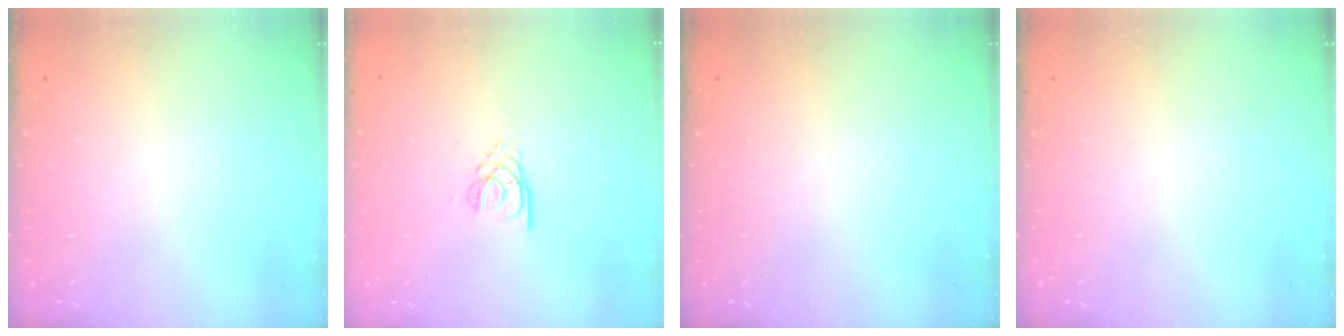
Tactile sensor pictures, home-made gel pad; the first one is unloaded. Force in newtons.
{"total": 2.8, "press": 2.8, "slide": 0.3}
{"total": 0.0}
{"total": 0.0}